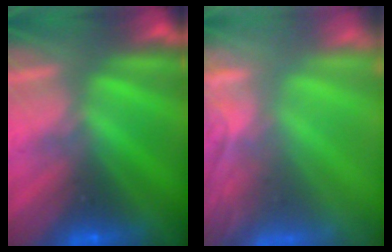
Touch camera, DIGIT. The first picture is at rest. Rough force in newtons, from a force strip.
{"total": 7.0}